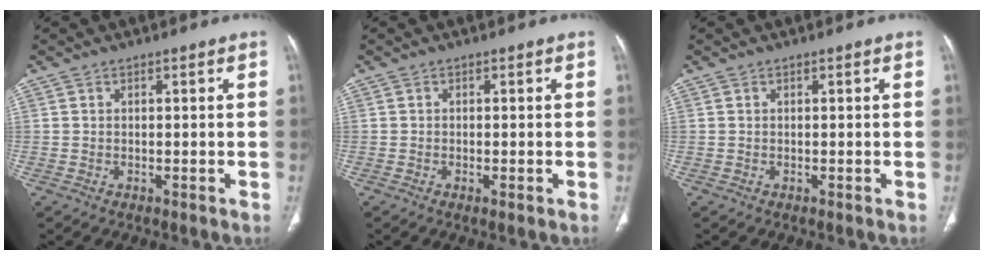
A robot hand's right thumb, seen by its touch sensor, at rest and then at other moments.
{"total": 1.1, "force": [-0.4, 0.2, 1.0], "torque": [-0.021, -0.004, -0.007]}
{"total": 0.0}